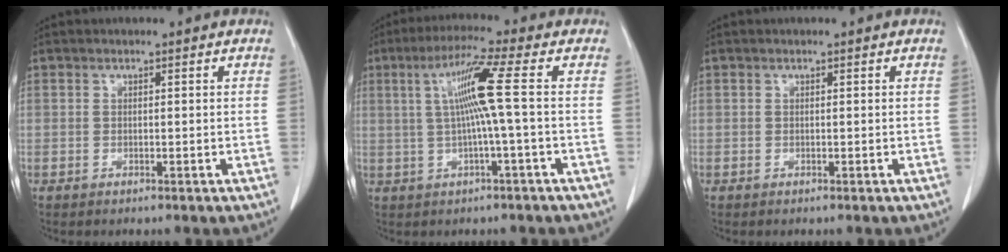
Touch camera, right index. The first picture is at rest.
{"total": 7.8, "force": [0.8, -1.5, 7.6], "torque": [-0.143, 0.014, 0.021]}
{"total": 0.0}